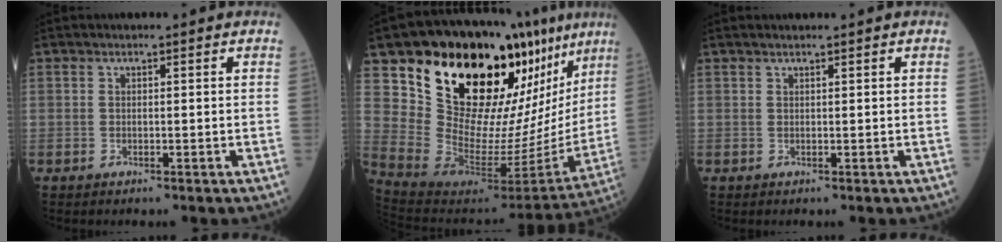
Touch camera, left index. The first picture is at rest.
{"total": 26.0, "force": [18.6, 6.4, 16.9], "torque": [-0.254, -0.051, 0.290]}
{"total": 1.8, "force": [1.7, 0.1, 0.6], "torque": [-0.007, 0.021, 0.032]}